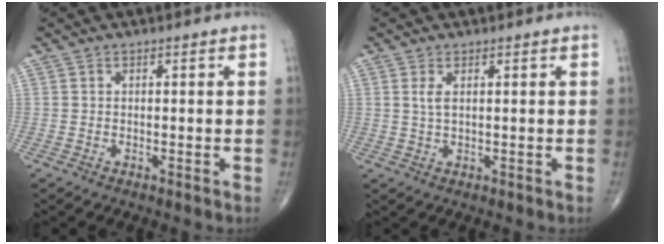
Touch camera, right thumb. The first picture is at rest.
{"total": 2.0, "force": [0.6, 0.7, 1.7], "torque": [-0.041, 0.001, 0.019]}